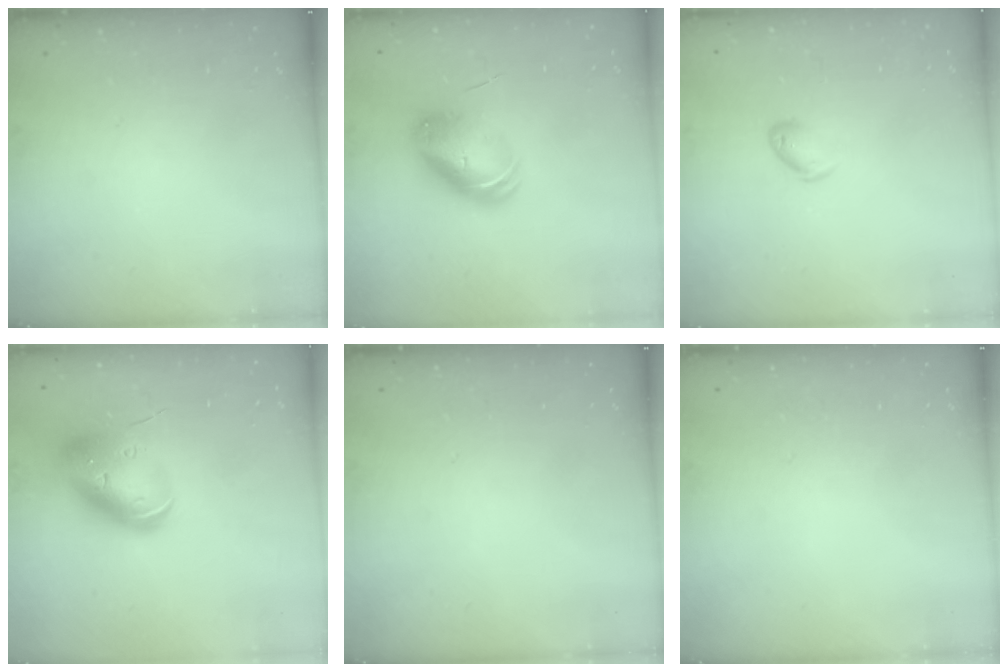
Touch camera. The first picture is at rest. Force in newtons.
{"total": 8.8, "press": 8.6, "slide": 1.4}
{"total": 4.1, "press": 4.0, "slide": 0.7}
{"total": 16.6, "press": 16.4, "slide": 2.9}
{"total": 0.0}
{"total": 0.0}